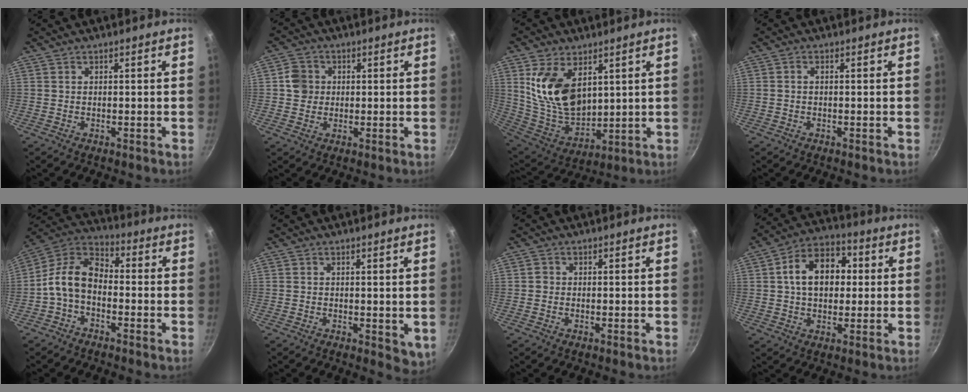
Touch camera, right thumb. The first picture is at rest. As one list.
[{"total": 4.8, "force": [0.6, 4.5, 1.6], "torque": [-0.005, 0.009, 0.003]}, {"total": 16.2, "force": [5.4, 10.0, 11.6], "torque": [-0.188, -0.047, 0.120]}, {"total": 1.0, "force": [-0.1, 0.6, 0.8], "torque": [-0.021, 0.007, -0.003]}, {"total": 10.2, "force": [-2.5, 6.6, 7.3], "torque": [-0.127, 0.049, -0.070]}, {"total": 3.5, "force": [0.5, 2.0, 2.8], "torque": [-0.035, -0.007, 0.008]}, {"total": 1.1, "force": [0.0, 1.0, 0.3], "torque": [-0.004, 0.004, -0.003]}, {"total": 13.3, "force": [1.8, 9.4, 9.3], "torque": [-0.112, 0.022, 0.014]}]